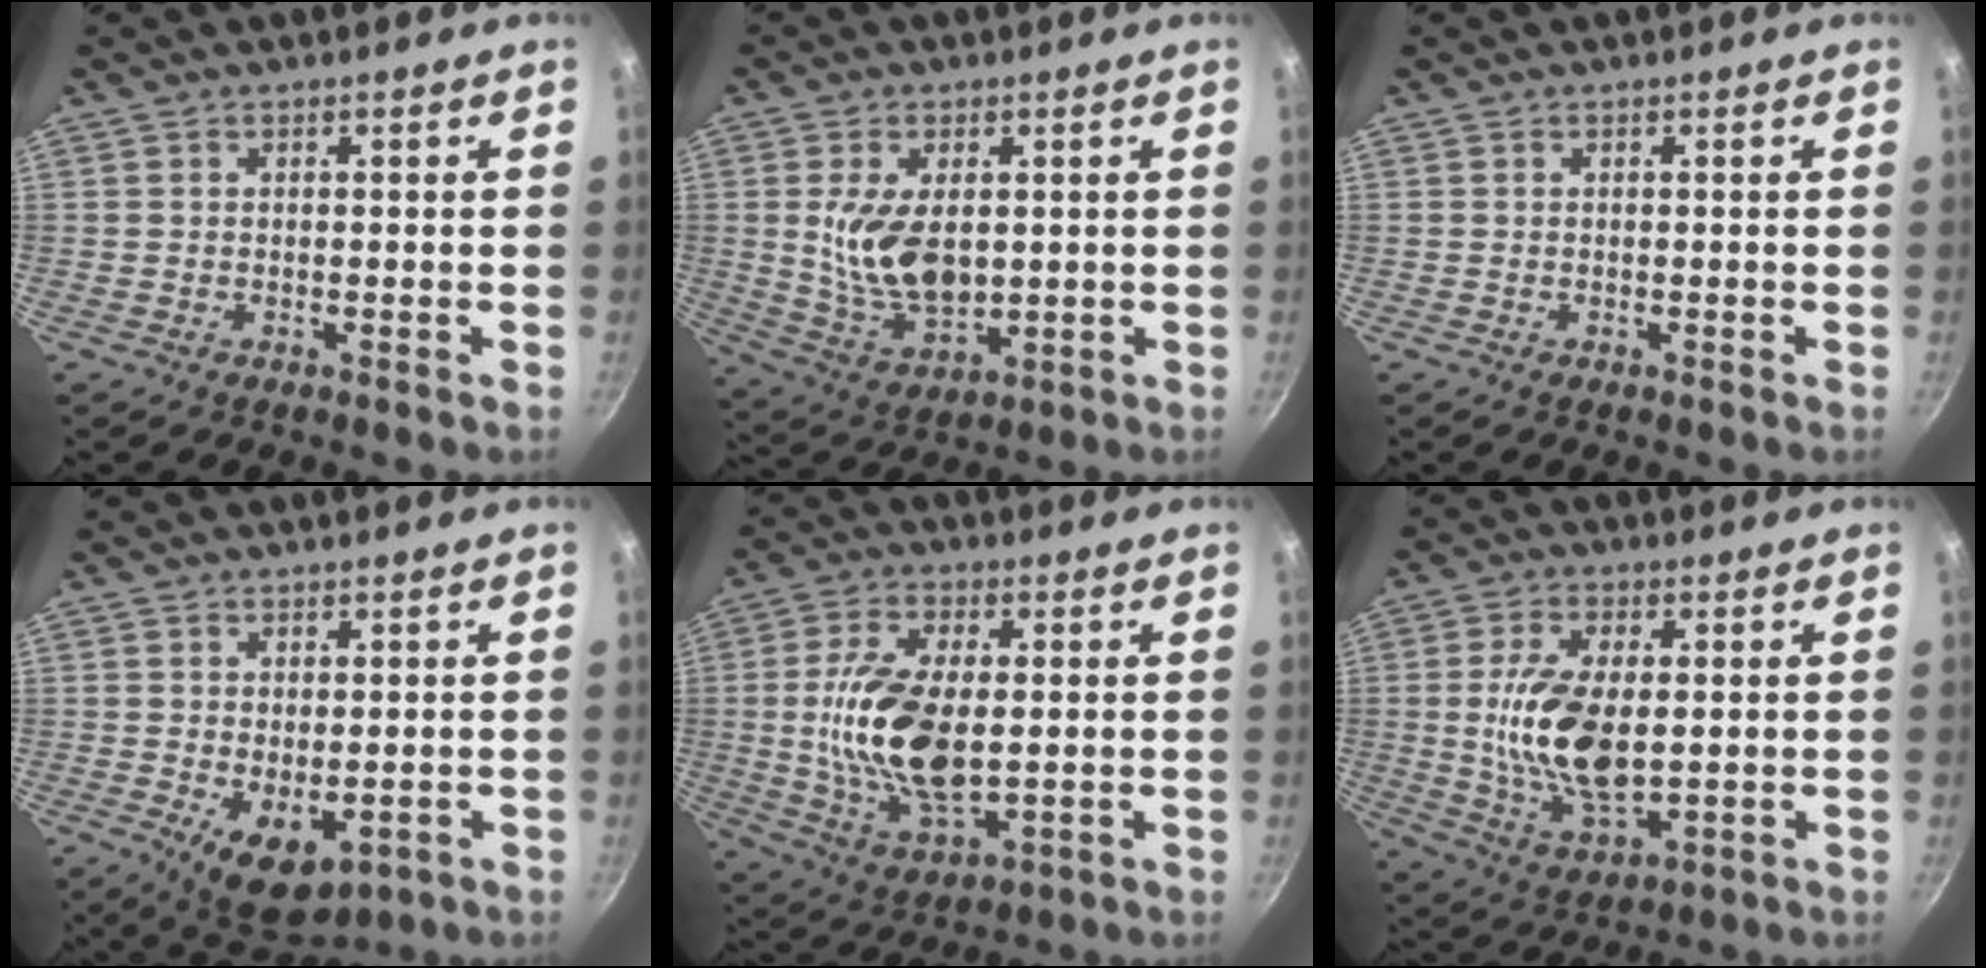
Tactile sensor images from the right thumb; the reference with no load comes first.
{"total": 11.6, "force": [1.3, 6.6, 9.4], "torque": [-0.164, -0.016, 0.038]}
{"total": 0.0}
{"total": 8.2, "force": [-2.2, 4.5, 6.5], "torque": [-0.094, -0.010, -0.017]}
{"total": 16.4, "force": [0.1, 8.1, 14.2], "torque": [-0.275, -0.012, 0.009]}
{"total": 14.0, "force": [0.3, 7.0, 12.1], "torque": [-0.233, -0.013, 0.013]}